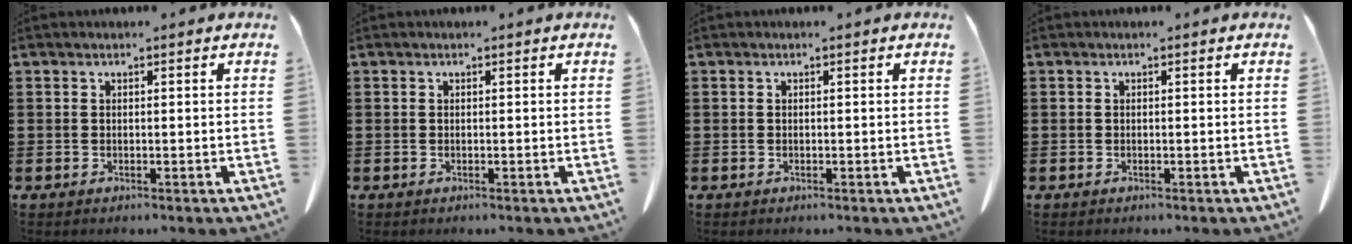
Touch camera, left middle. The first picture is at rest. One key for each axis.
{"total": 0.0}
{"total": 0.0}
{"total": 0.0}